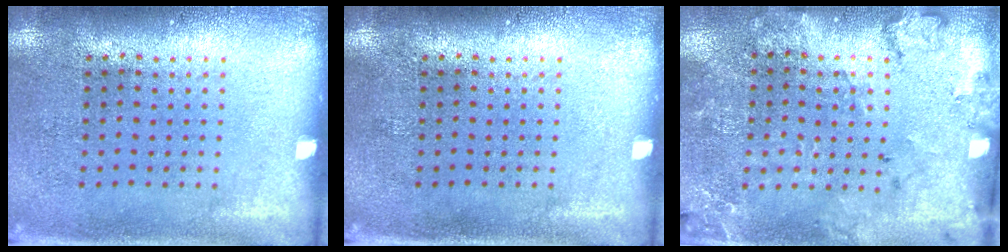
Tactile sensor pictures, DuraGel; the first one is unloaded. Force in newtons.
{"total": 0.0}
{"total": 1.8, "press": 1.7, "slide": 0.6}